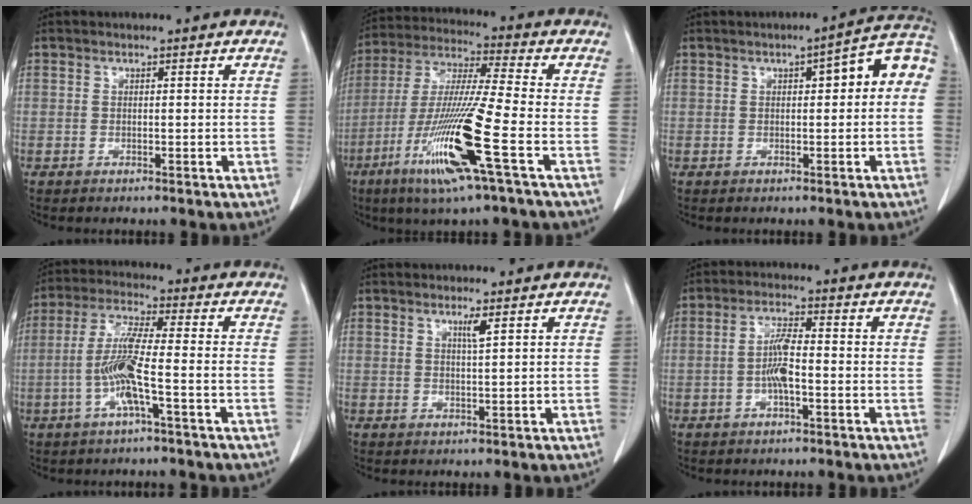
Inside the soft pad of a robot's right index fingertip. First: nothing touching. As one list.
[{"total": 16.4, "force": [-6.7, -0.7, 14.9], "torque": [-0.311, -0.027, -0.130]}, {"total": 7.4, "force": [1.1, 1.9, 7.1], "torque": [-0.086, 0.036, 0.006]}, {"total": 8.4, "force": [-2.4, -0.1, 8.1], "torque": [-0.169, 0.003, -0.050]}, {"total": 1.8, "force": [0.9, -0.2, 1.5], "torque": [-0.028, -0.004, 0.017]}, {"total": 4.7, "force": [-1.1, 0.9, 4.5], "torque": [-0.094, 0.007, -0.023]}]